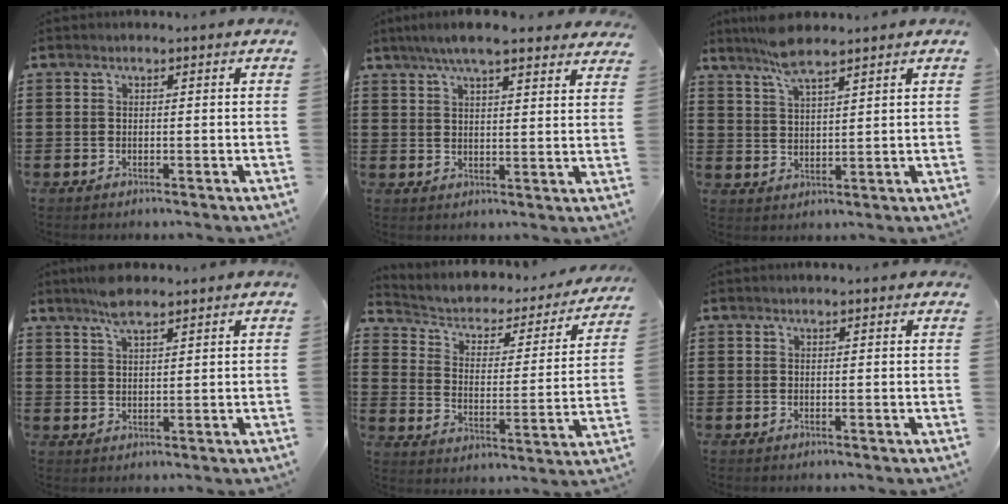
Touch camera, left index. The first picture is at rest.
{"total": 6.6, "force": [5.6, 0.8, 3.5], "torque": [-0.080, -0.007, 0.101]}
{"total": 6.0, "force": [4.9, 0.7, 3.3], "torque": [-0.079, -0.005, 0.089]}
{"total": 4.3, "force": [3.3, 1.1, 2.6], "torque": [-0.058, 0.004, 0.060]}
{"total": 3.0, "force": [1.8, 2.1, 1.2], "torque": [-0.039, -0.016, 0.020]}
{"total": 0.6, "force": [0.5, 0.2, 0.3], "torque": [-0.006, 0.004, 0.008]}